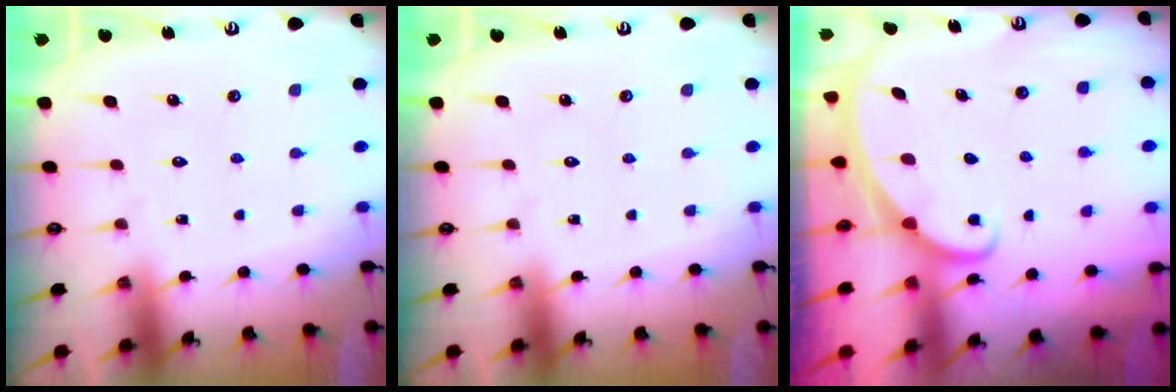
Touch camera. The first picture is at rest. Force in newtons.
{"total": 0.0}
{"total": 1.8, "press": 1.8, "slide": 0.1}